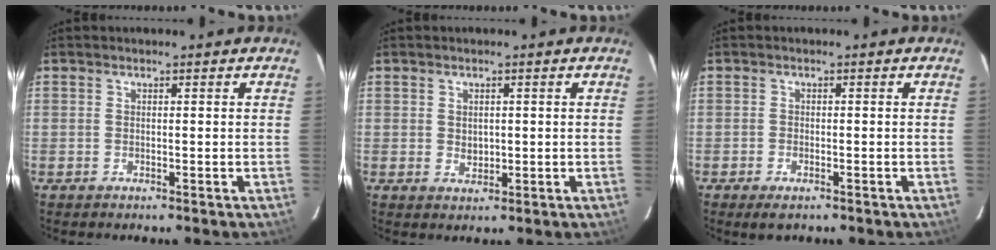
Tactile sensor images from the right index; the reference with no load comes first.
{"total": 2.2, "force": [0.2, 1.8, 1.2], "torque": [-0.015, 0.000, 0.007]}
{"total": 2.6, "force": [-1.8, 1.2, 1.5], "torque": [-0.035, -0.008, -0.032]}